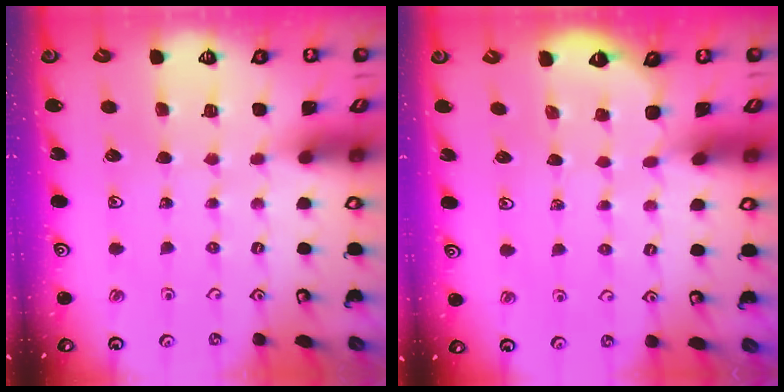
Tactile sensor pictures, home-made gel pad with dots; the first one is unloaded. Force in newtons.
{"total": 1.6, "press": 1.5, "slide": 0.5}